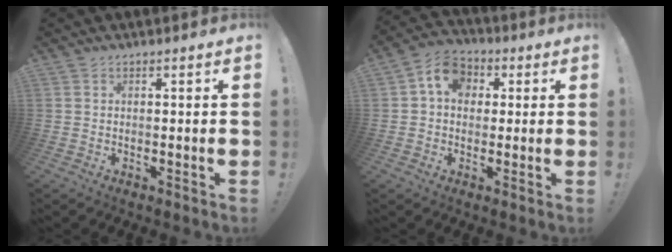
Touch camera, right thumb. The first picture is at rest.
{"total": 9.7, "force": [2.7, 7.7, 5.3], "torque": [-0.078, 0.004, 0.053]}